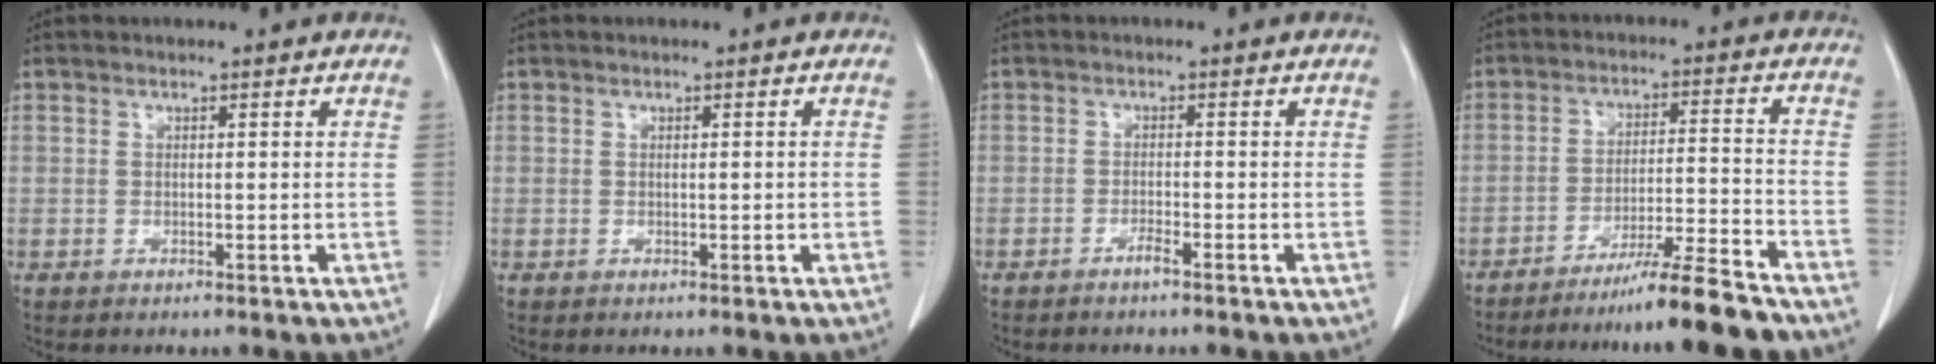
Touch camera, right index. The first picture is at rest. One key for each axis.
{"total": 0.6, "fx": -0.1, "fy": 0.1, "fz": 0.6, "tx": -0.009, "ty": 0.000, "tz": 0.001}
{"total": 1.3, "fx": -1.1, "fy": -0.1, "fz": 0.7, "tx": -0.015, "ty": 0.001, "tz": -0.021}
{"total": 10.0, "fx": -8.3, "fy": -1.2, "fz": 5.4, "tx": -0.071, "ty": -0.011, "tz": -0.141}